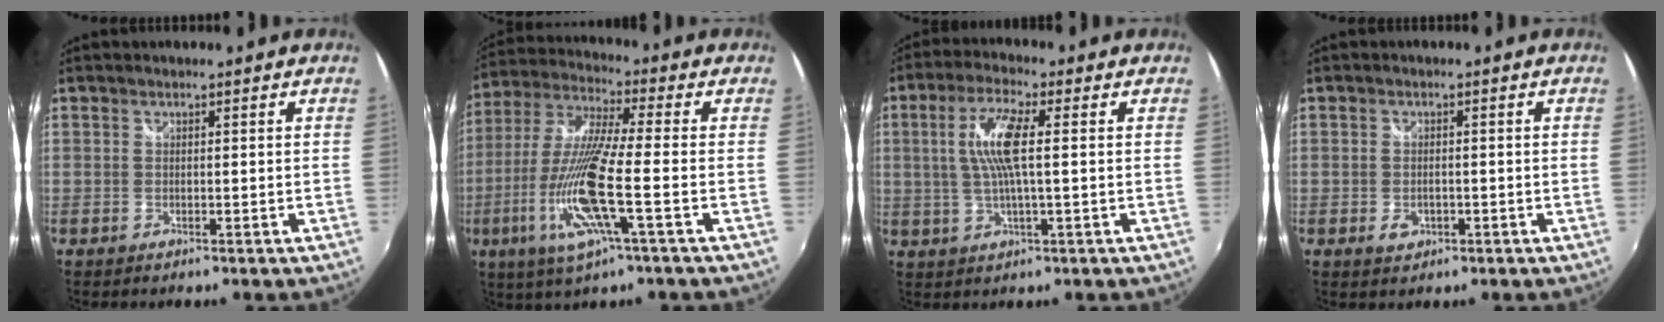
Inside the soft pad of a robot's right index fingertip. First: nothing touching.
{"total": 16.1, "force": [-5.2, 1.3, 15.1], "torque": [-0.305, -0.024, -0.101]}
{"total": 8.7, "force": [1.1, 1.4, 8.5], "torque": [-0.165, 0.004, 0.022]}
{"total": 2.6, "force": [-0.9, 1.9, 1.5], "torque": [-0.029, -0.003, -0.014]}